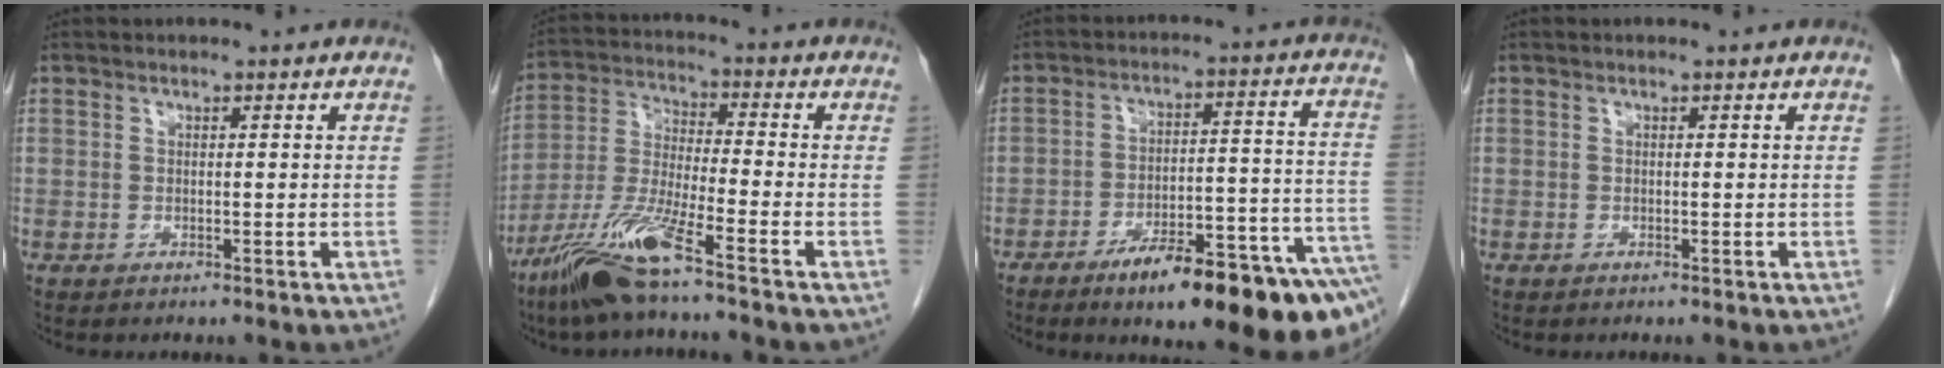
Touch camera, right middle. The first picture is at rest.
{"total": 11.0, "force": [-7.5, -0.2, 8.0], "torque": [-0.172, -0.027, -0.151]}
{"total": 18.8, "force": [-12.4, 2.3, 13.9], "torque": [-0.111, 0.031, -0.181]}
{"total": 0.0}